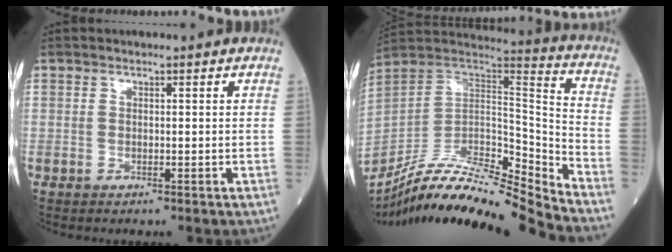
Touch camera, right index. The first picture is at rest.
{"total": 22.8, "force": [-21.3, -0.6, 8.1], "torque": [-0.156, 0.003, -0.358]}